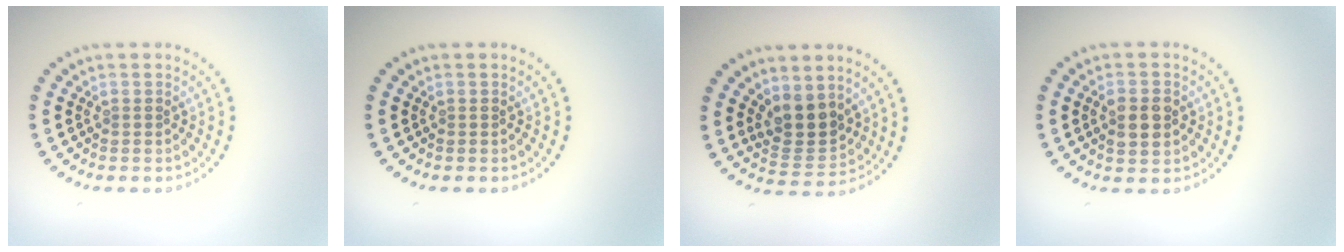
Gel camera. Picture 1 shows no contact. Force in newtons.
{"total": 0.0}
{"total": 3.9, "press": 3.5, "slide": 1.7}
{"total": 2.5, "press": 2.5, "slide": 0.2}